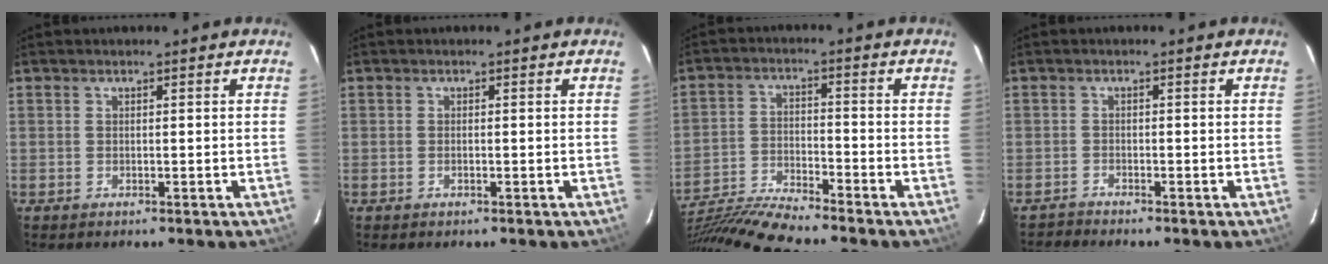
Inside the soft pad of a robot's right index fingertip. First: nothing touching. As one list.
[{"total": 0.6, "force": [-0.2, 0.1, 0.5], "torque": [-0.010, 0.002, -0.004]}, {"total": 12.3, "force": [-11.5, -1.0, 4.2], "torque": [-0.096, -0.014, -0.220]}, {"total": 1.6, "force": [-1.5, -0.1, -0.4], "torque": [0.005, -0.001, -0.033]}]